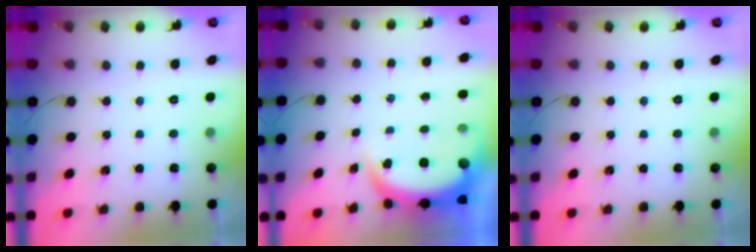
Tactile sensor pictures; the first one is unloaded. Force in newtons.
{"total": 5.8, "press": 5.7, "slide": 0.9}
{"total": 0.0}